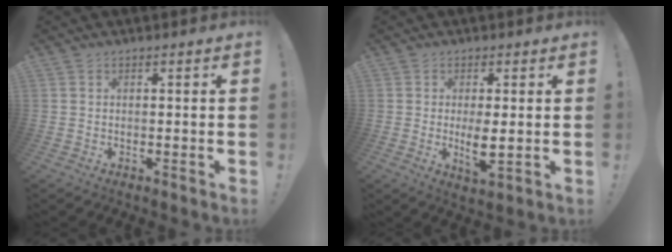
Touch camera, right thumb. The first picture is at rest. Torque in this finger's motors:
{"motor_torque": [2.27, 1.96, 1.23, -0.43, 0.27]}